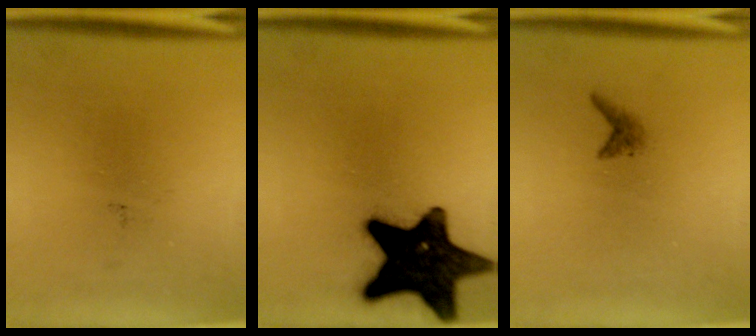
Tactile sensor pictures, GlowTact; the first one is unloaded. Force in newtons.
{"total": 17.4}
{"total": 1.0}